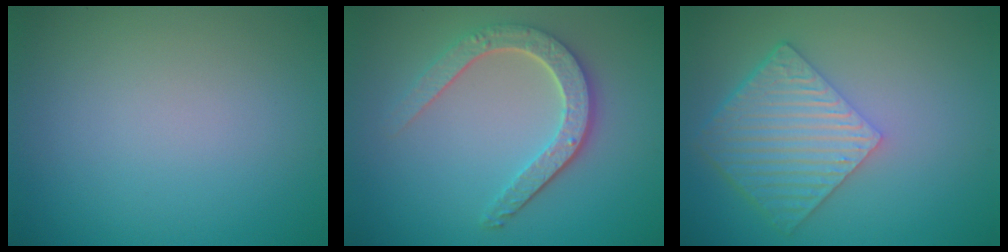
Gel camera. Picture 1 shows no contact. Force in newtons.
{"total": 4.3, "press": 3.5, "slide": 2.5}
{"total": 6.2, "press": 4.5, "slide": 4.3}